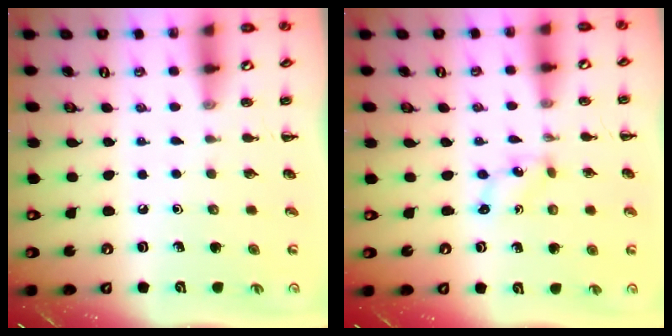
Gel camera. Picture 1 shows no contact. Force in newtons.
{"total": 0.8, "press": 0.8, "slide": 0.3}